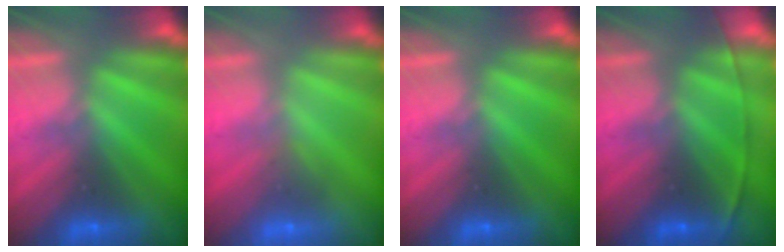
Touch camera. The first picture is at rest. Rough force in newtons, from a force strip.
{"total": 2.8}
{"total": 0.0}
{"total": 1.6}